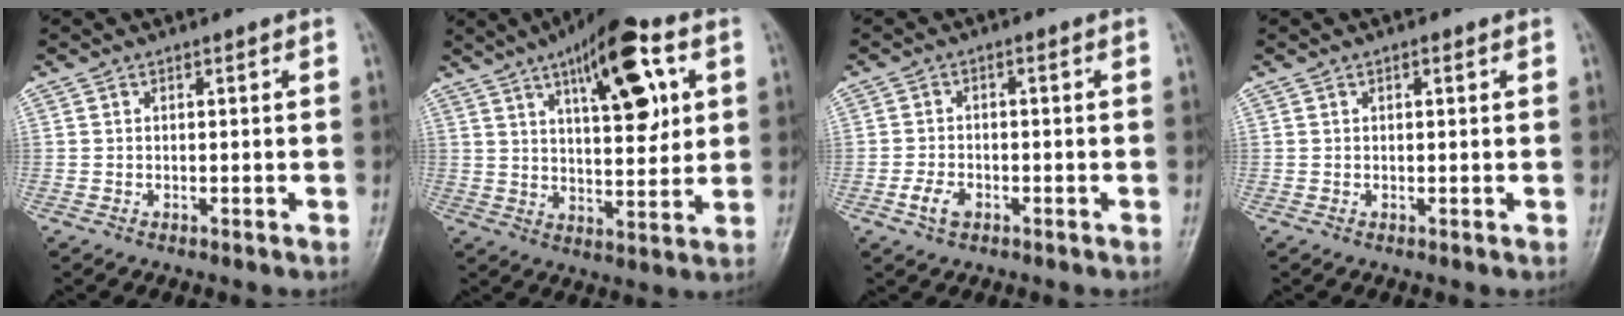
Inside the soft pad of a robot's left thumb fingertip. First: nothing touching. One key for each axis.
{"total": 16.9, "fx": 6.8, "fy": 6.3, "fz": 14.1, "tx": -0.183, "ty": -0.014, "tz": 0.101}
{"total": 3.6, "fx": -1.7, "fy": 2.2, "fz": 2.3, "tx": -0.042, "ty": 0.010, "tz": -0.032}
{"total": 0.8, "fx": 0.4, "fy": 0.4, "fz": 0.6, "tx": -0.008, "ty": 0.000, "tz": 0.004}